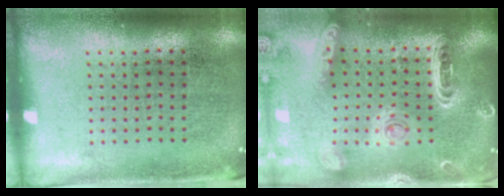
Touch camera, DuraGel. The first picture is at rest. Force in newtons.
{"total": 1.9, "press": 1.9, "slide": 0.5}